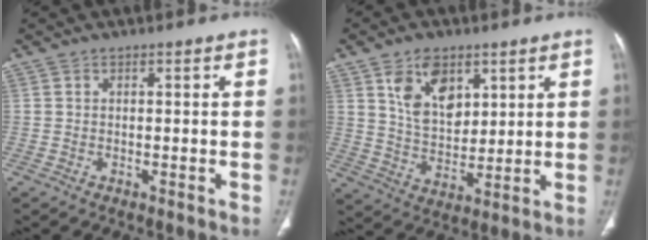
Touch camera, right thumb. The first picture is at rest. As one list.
[{"total": 10.9, "force": [5.2, 6.7, 6.8], "torque": [-0.090, -0.030, 0.102]}]